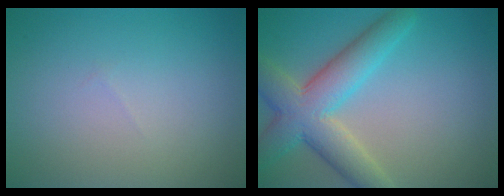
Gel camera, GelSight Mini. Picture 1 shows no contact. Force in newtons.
{"total": 7.1, "press": 7.0, "slide": 0.4}